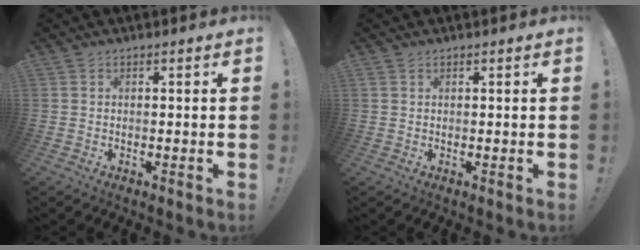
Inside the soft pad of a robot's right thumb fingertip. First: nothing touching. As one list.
[{"total": 0.6, "force": [0.5, 0.3, 0.2], "torque": [-0.011, 0.002, 0.012]}]